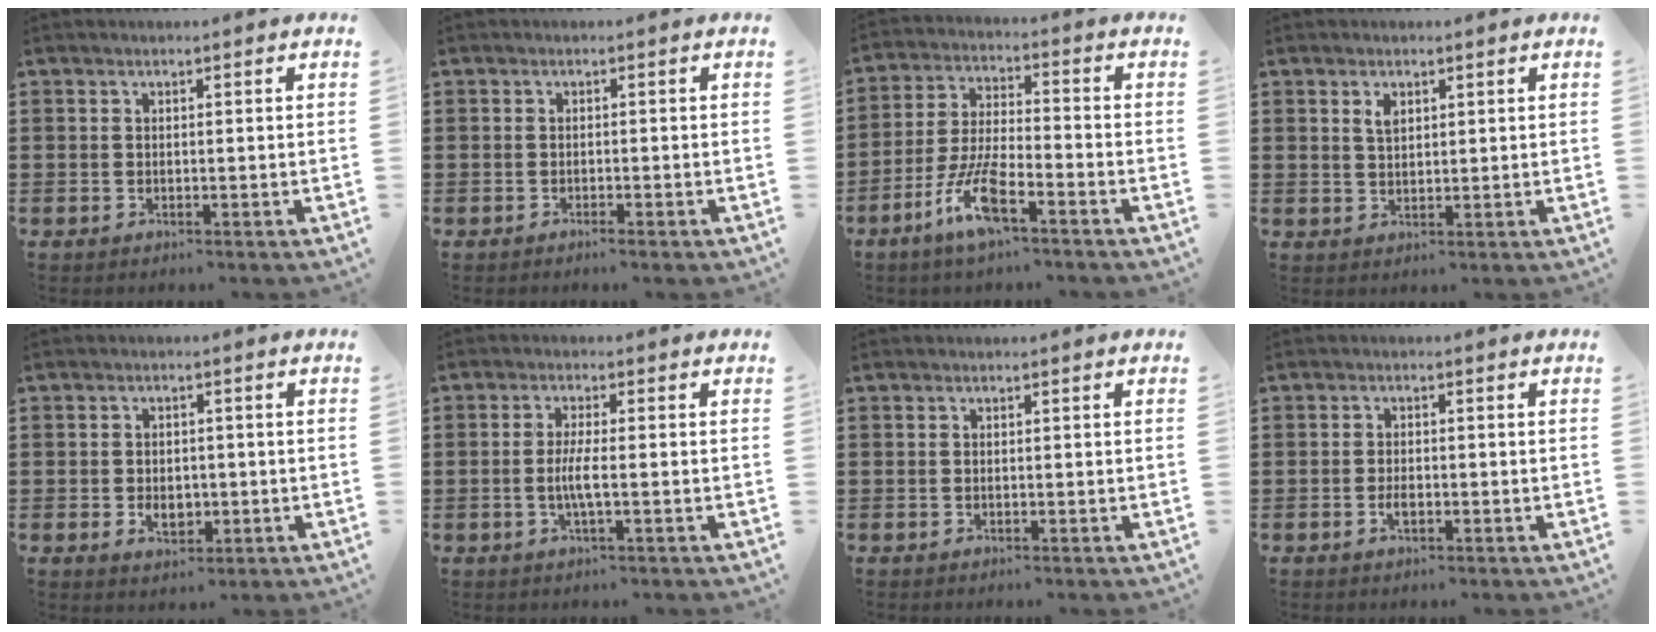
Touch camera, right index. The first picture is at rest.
{"total": 0.8, "force": [-0.7, 0.1, 0.4], "torque": [-0.010, -0.003, -0.013]}
{"total": 8.9, "force": [-5.4, 1.7, 6.8], "torque": [-0.162, -0.012, -0.106]}
{"total": 2.0, "force": [1.1, 1.1, 1.3], "torque": [-0.029, 0.004, 0.019]}
{"total": 3.4, "force": [-0.6, 2.2, 2.4], "torque": [-0.041, -0.001, -0.014]}
{"total": 3.6, "force": [-0.7, 0.4, 3.5], "torque": [-0.077, -0.009, -0.019]}
{"total": 0.0}
{"total": 1.9, "force": [-0.7, 0.7, 1.6], "torque": [-0.039, -0.005, -0.015]}